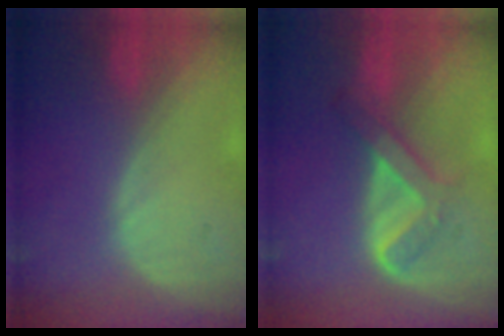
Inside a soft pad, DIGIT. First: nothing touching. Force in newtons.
{"total": 5.3, "press": 5.1, "slide": 1.4}